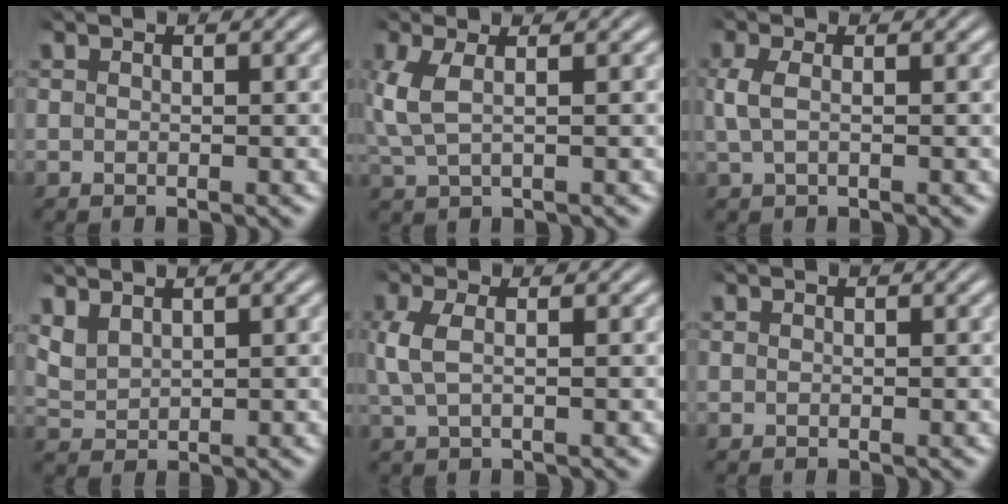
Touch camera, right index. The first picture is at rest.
{"total": 3.4, "force": [-0.2, 2.4, 2.4], "torque": [-0.077, -0.009, 0.002]}
{"total": 2.0, "force": [-0.6, 1.3, 1.4], "torque": [-0.048, -0.009, -0.005]}
{"total": 3.2, "force": [1.0, 2.9, 1.0], "torque": [-0.052, -0.014, 0.025]}
{"total": 2.4, "force": [-0.8, 1.5, 1.7], "torque": [-0.059, -0.012, -0.007]}
{"total": 0.0}